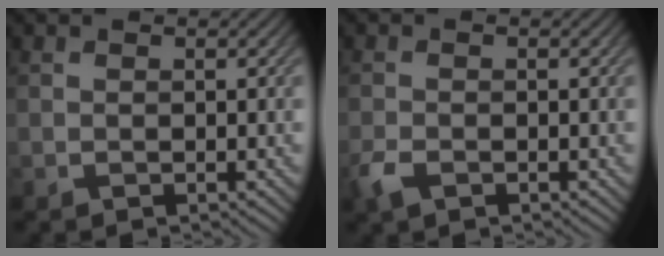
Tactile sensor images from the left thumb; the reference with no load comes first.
{"total": 2.3, "force": [-1.3, 1.1, 1.5], "torque": [-0.039, -0.005, -0.030]}